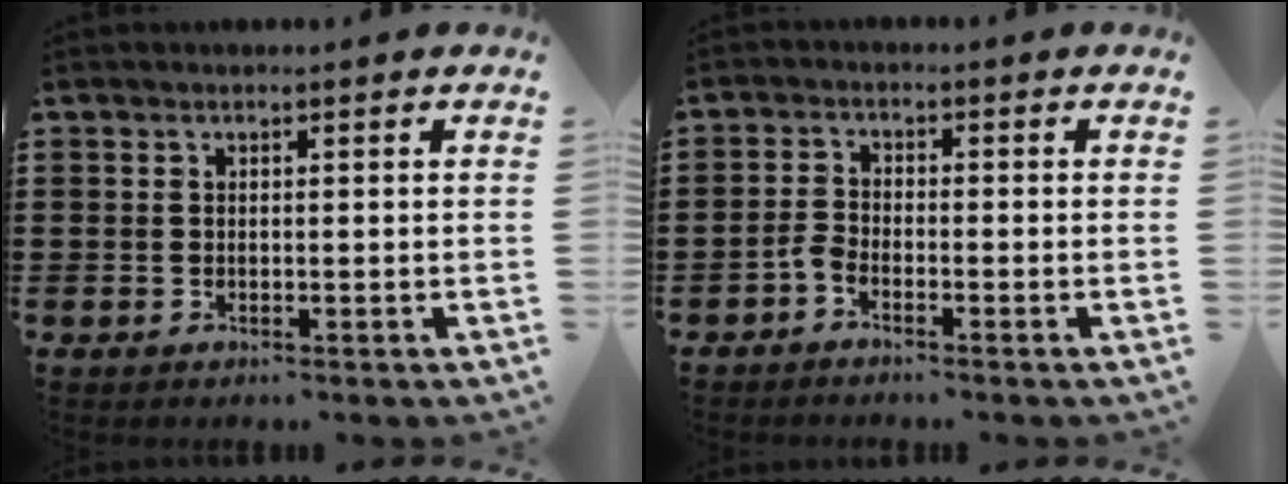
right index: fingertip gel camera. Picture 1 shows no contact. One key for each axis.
{"total": 2.0, "fx": -1.7, "fy": 0.6, "fz": 0.9, "tx": -0.027, "ty": 0.003, "tz": -0.036}